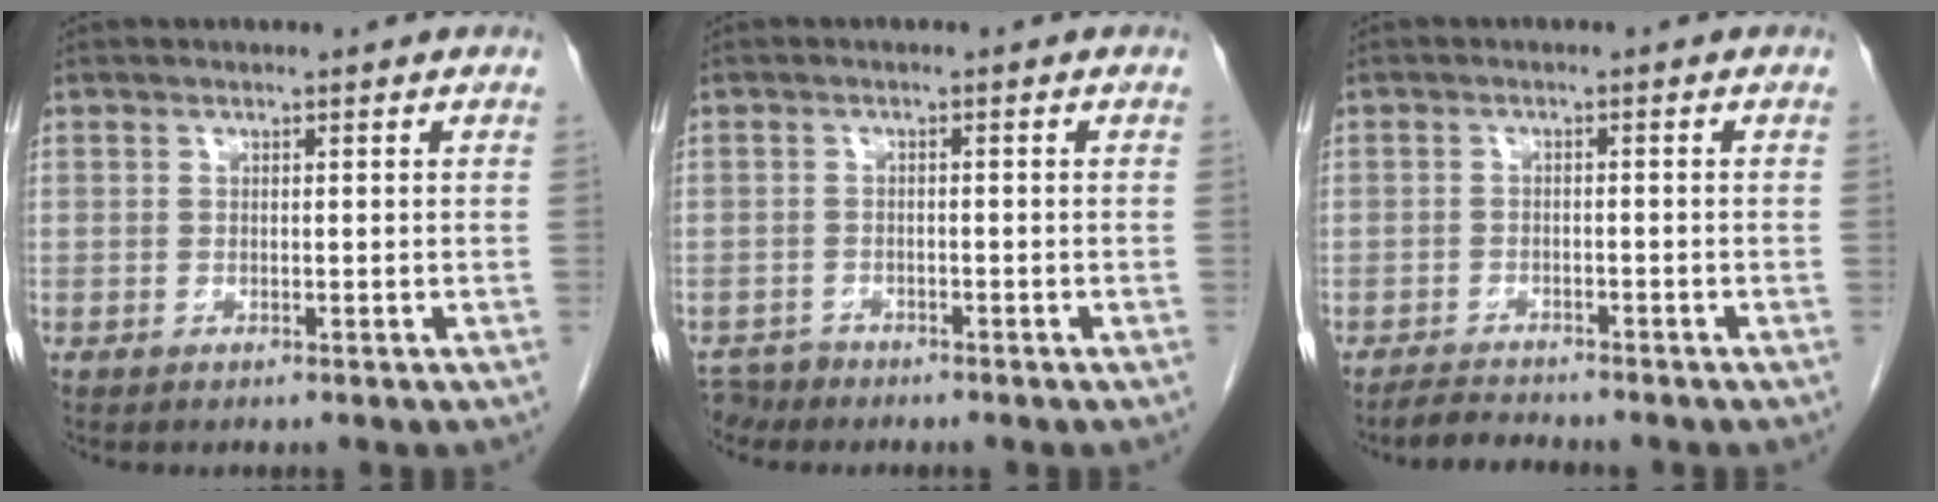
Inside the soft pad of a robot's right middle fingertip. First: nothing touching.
{"total": 2.3, "force": [-2.1, 0.8, -0.4], "torque": [0.005, -0.003, -0.037]}
{"total": 2.9, "force": [-2.8, 0.4, 0.4], "torque": [-0.011, -0.012, -0.049]}